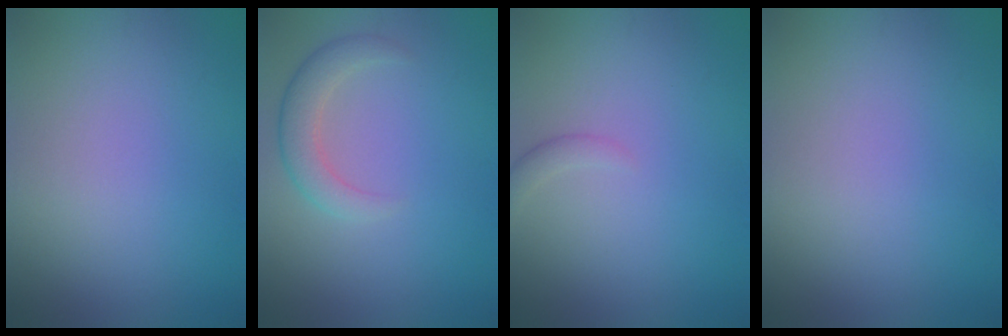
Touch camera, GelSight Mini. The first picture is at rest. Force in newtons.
{"total": 2.8, "press": 2.8, "slide": 0.2}
{"total": 1.1, "press": 1.1, "slide": 0.2}
{"total": 0.0}